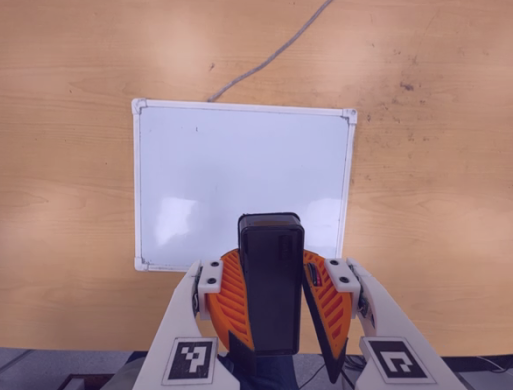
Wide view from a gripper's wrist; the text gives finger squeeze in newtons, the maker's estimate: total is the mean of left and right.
{"total": 10.3, "left": 10.3, "right": 10.3}